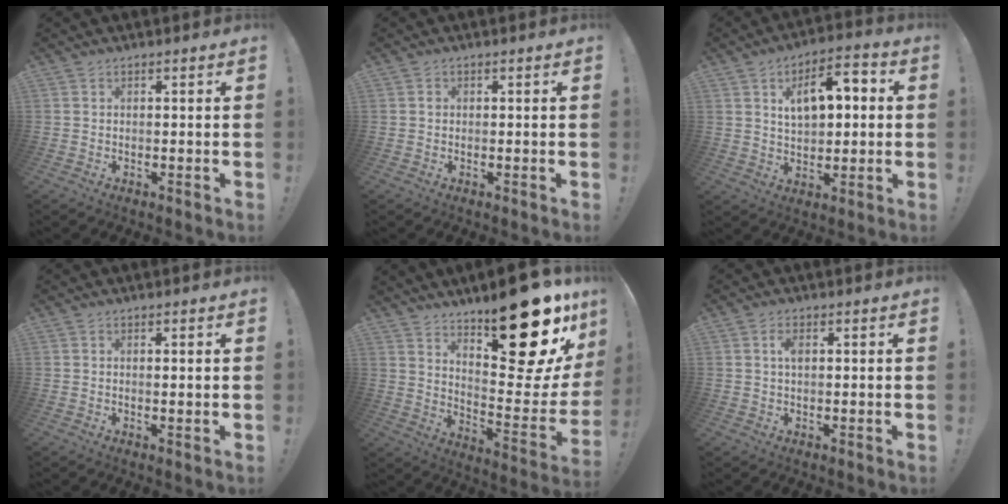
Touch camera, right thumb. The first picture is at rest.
{"total": 0.8, "force": [-0.2, 0.8, 0.3], "torque": [-0.005, 0.004, -0.004]}
{"total": 11.7, "force": [3.2, 6.9, 8.9], "torque": [-0.116, -0.005, 0.053]}
{"total": 0.9, "force": [0.3, -0.2, 0.8], "torque": [-0.007, -0.003, 0.004]}
{"total": 25.4, "force": [16.0, 8.1, 18.0], "torque": [-0.223, -0.128, 0.265]}
{"total": 2.6, "force": [0.6, 1.4, 2.1], "torque": [-0.029, 0.000, 0.005]}